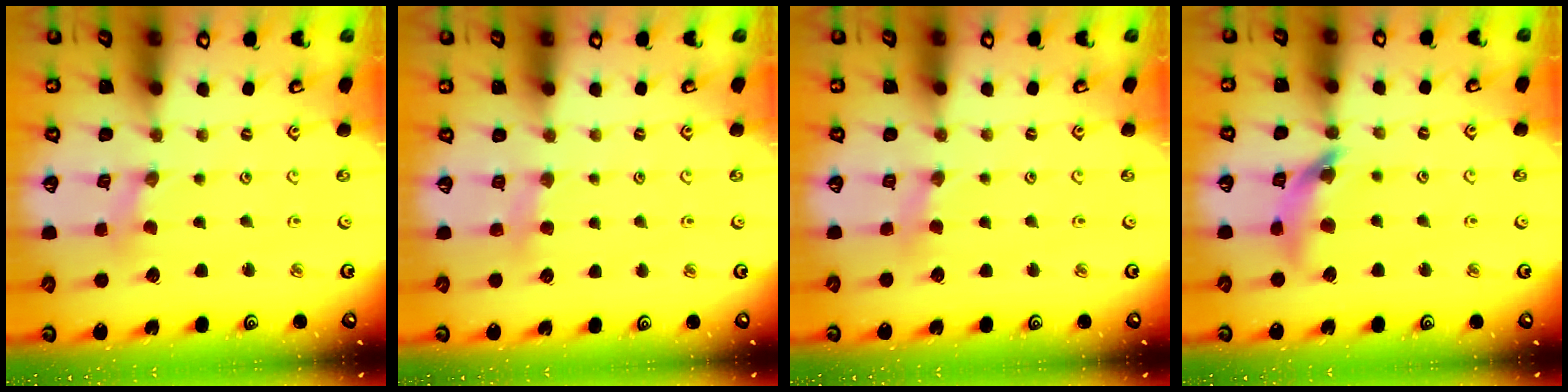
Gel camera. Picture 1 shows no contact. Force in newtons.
{"total": 3.8, "press": 3.7, "slide": 0.7}
{"total": 1.9, "press": 1.9, "slide": 0.4}
{"total": 12.4, "press": 12.3, "slide": 1.6}